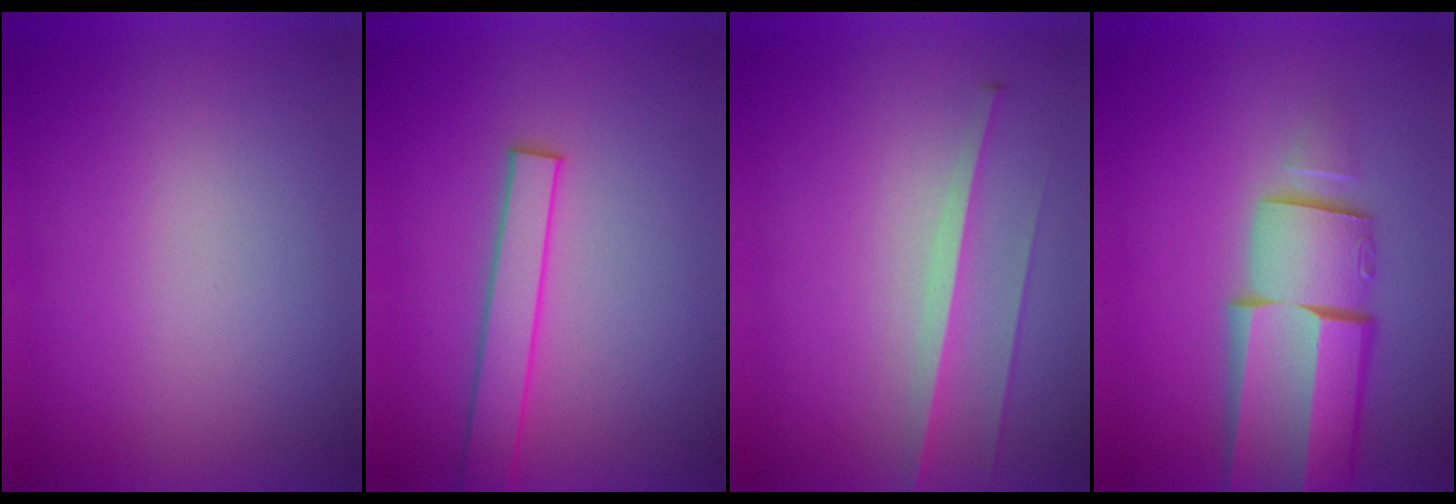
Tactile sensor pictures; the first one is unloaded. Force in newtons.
{"total": 2.7}
{"total": 2.7}
{"total": 8.8}